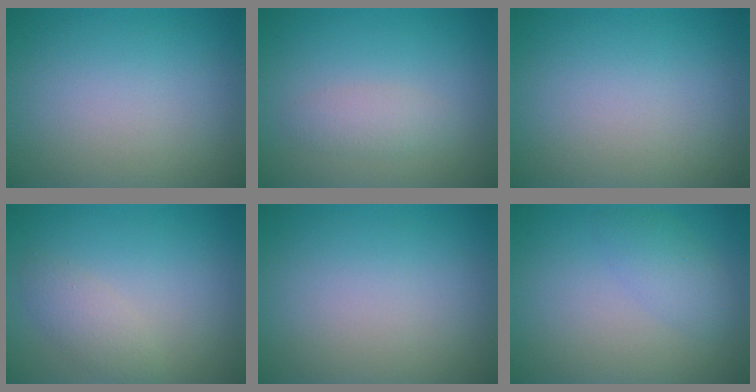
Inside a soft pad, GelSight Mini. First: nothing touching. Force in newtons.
{"total": 1.6, "press": 1.6, "slide": 0.2}
{"total": 0.0}
{"total": 2.0, "press": 2.0, "slide": 0.1}
{"total": 0.0}
{"total": 2.1, "press": 2.1, "slide": 0.1}